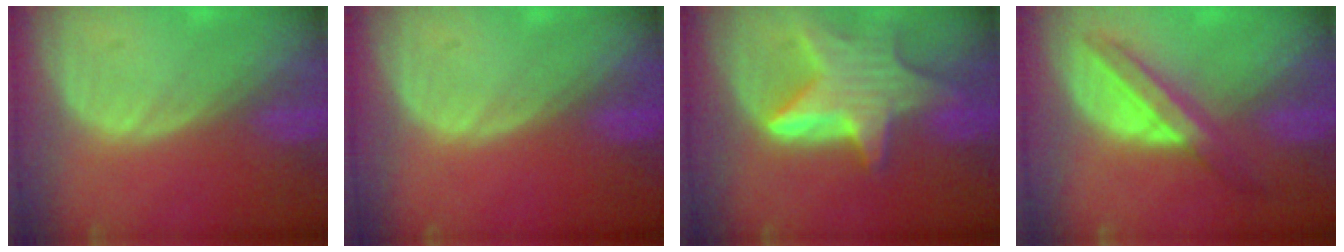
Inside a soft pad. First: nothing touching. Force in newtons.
{"total": 0.0}
{"total": 9.0, "press": 9.0, "slide": 0.6}
{"total": 5.9, "press": 5.8, "slide": 0.5}